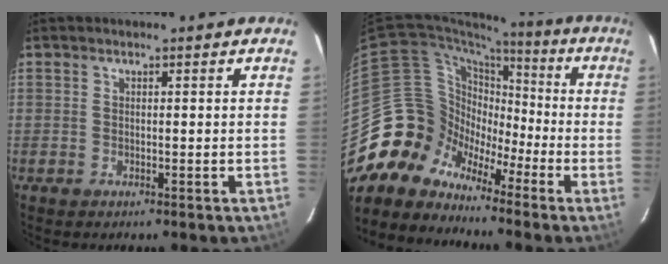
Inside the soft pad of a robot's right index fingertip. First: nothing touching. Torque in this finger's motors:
{"motor_torque": [-0.37, -0.65, -0.34, -0.21]}